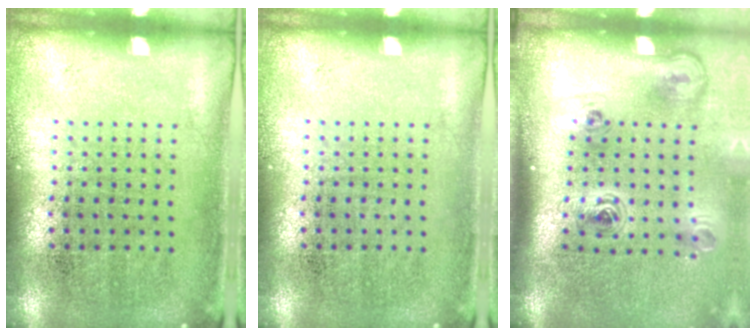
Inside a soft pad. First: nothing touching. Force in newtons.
{"total": 0.0}
{"total": 2.2, "press": 1.4, "slide": 1.7}